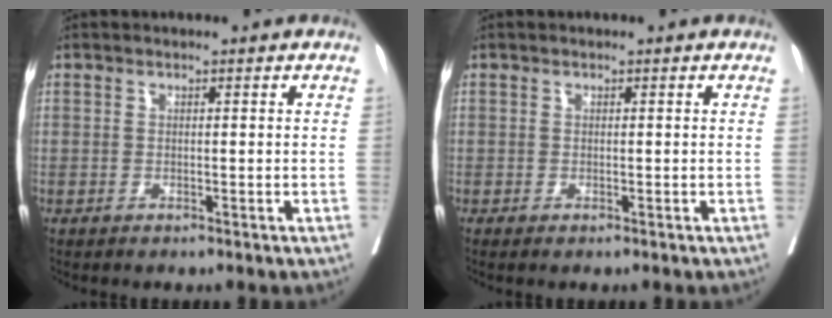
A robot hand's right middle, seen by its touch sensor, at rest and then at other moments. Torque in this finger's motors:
{"motor_torque": [0.83, -1.31, -0.02, 0.00]}